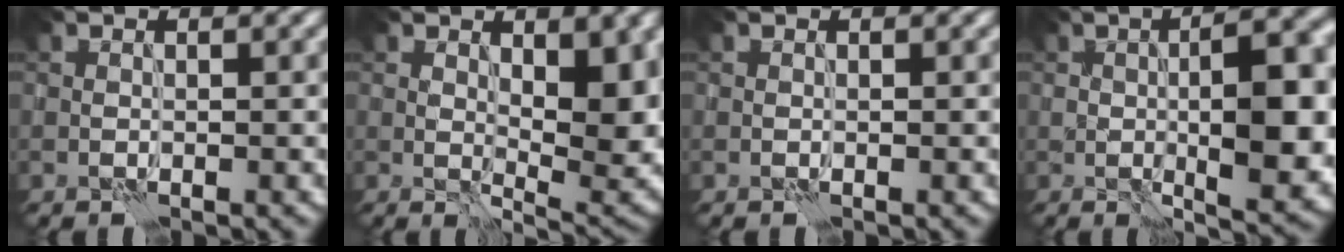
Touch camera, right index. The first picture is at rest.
{"total": 8.0, "force": [1.6, 3.2, 7.1], "torque": [-0.102, -0.009, 0.032]}
{"total": 0.0}
{"total": 10.0, "force": [-0.2, 3.4, 9.4], "torque": [-0.138, -0.003, 0.001]}